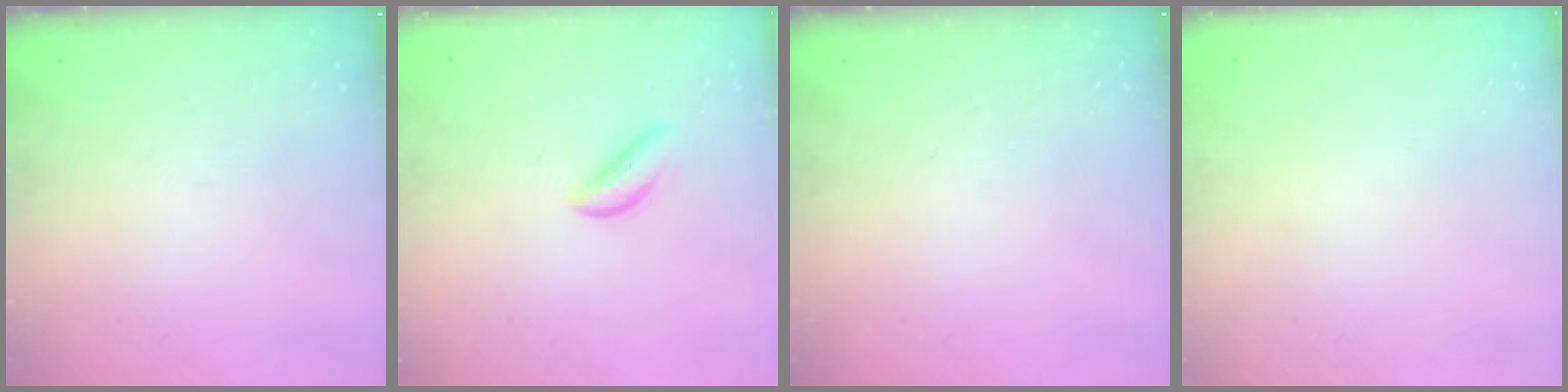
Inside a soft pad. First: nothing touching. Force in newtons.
{"total": 1.4, "press": 1.4, "slide": 0.4}
{"total": 0.0}
{"total": 2.0, "press": 2.0, "slide": 0.1}